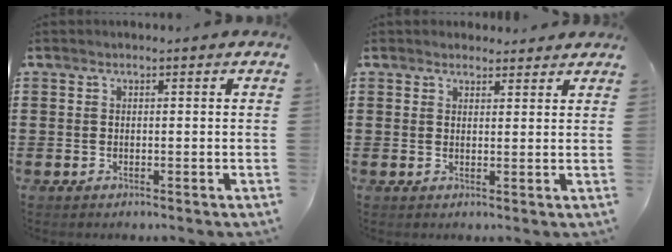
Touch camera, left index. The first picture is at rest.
{"total": 2.1, "force": [2.1, 0.5, -0.1], "torque": [-0.004, 0.001, 0.041]}